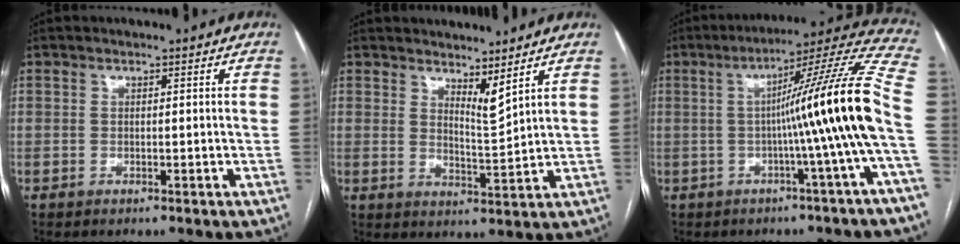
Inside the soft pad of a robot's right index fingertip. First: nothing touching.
{"total": 3.7, "force": [3.0, 0.0, 2.1], "torque": [-0.040, -0.022, 0.060]}
{"total": 16.8, "force": [-1.9, -2.9, 16.5], "torque": [-0.220, 0.015, -0.038]}